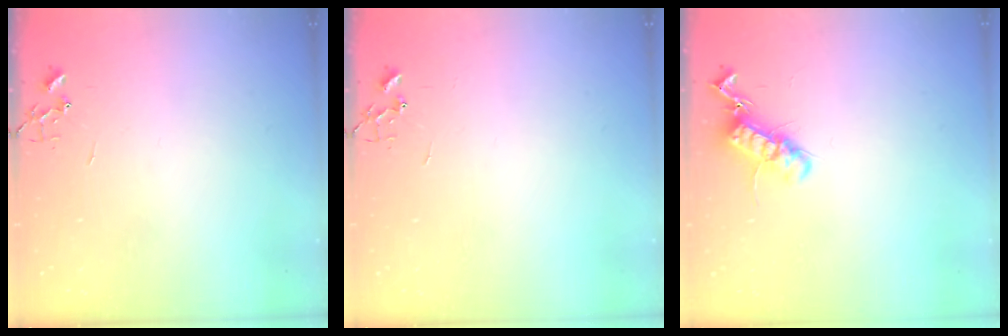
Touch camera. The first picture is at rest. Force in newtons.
{"total": 0.0}
{"total": 13.3, "press": 13.3, "slide": 0.3}